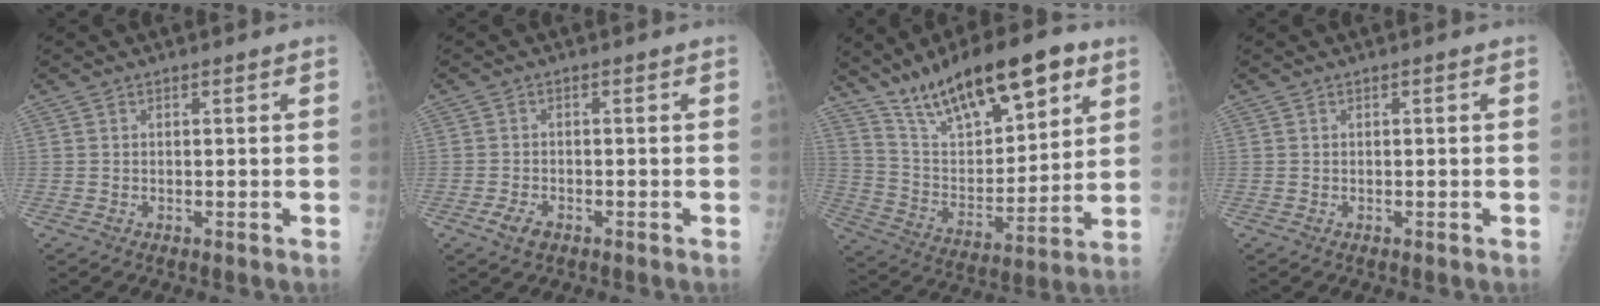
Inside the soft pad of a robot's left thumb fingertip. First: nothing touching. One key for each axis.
{"total": 2.9, "fx": -1.5, "fy": 1.7, "fz": 1.8, "tx": -0.035, "ty": -0.001, "tz": -0.026}
{"total": 21.2, "fx": 13.6, "fy": 7.8, "fz": 14.3, "tx": -0.200, "ty": -0.049, "tz": 0.242}
{"total": 0.0}